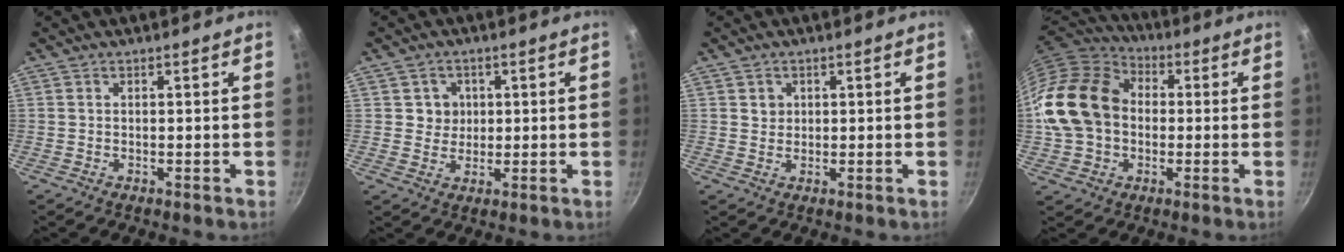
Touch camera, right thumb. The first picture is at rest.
{"total": 4.0, "force": [0.9, 3.8, 0.8], "torque": [0.015, 0.000, 0.012]}
{"total": 1.9, "force": [0.6, 1.8, 0.4], "torque": [0.002, 0.002, 0.008]}
{"total": 18.6, "force": [0.6, 14.4, 11.9], "torque": [-0.212, 0.034, 0.004]}